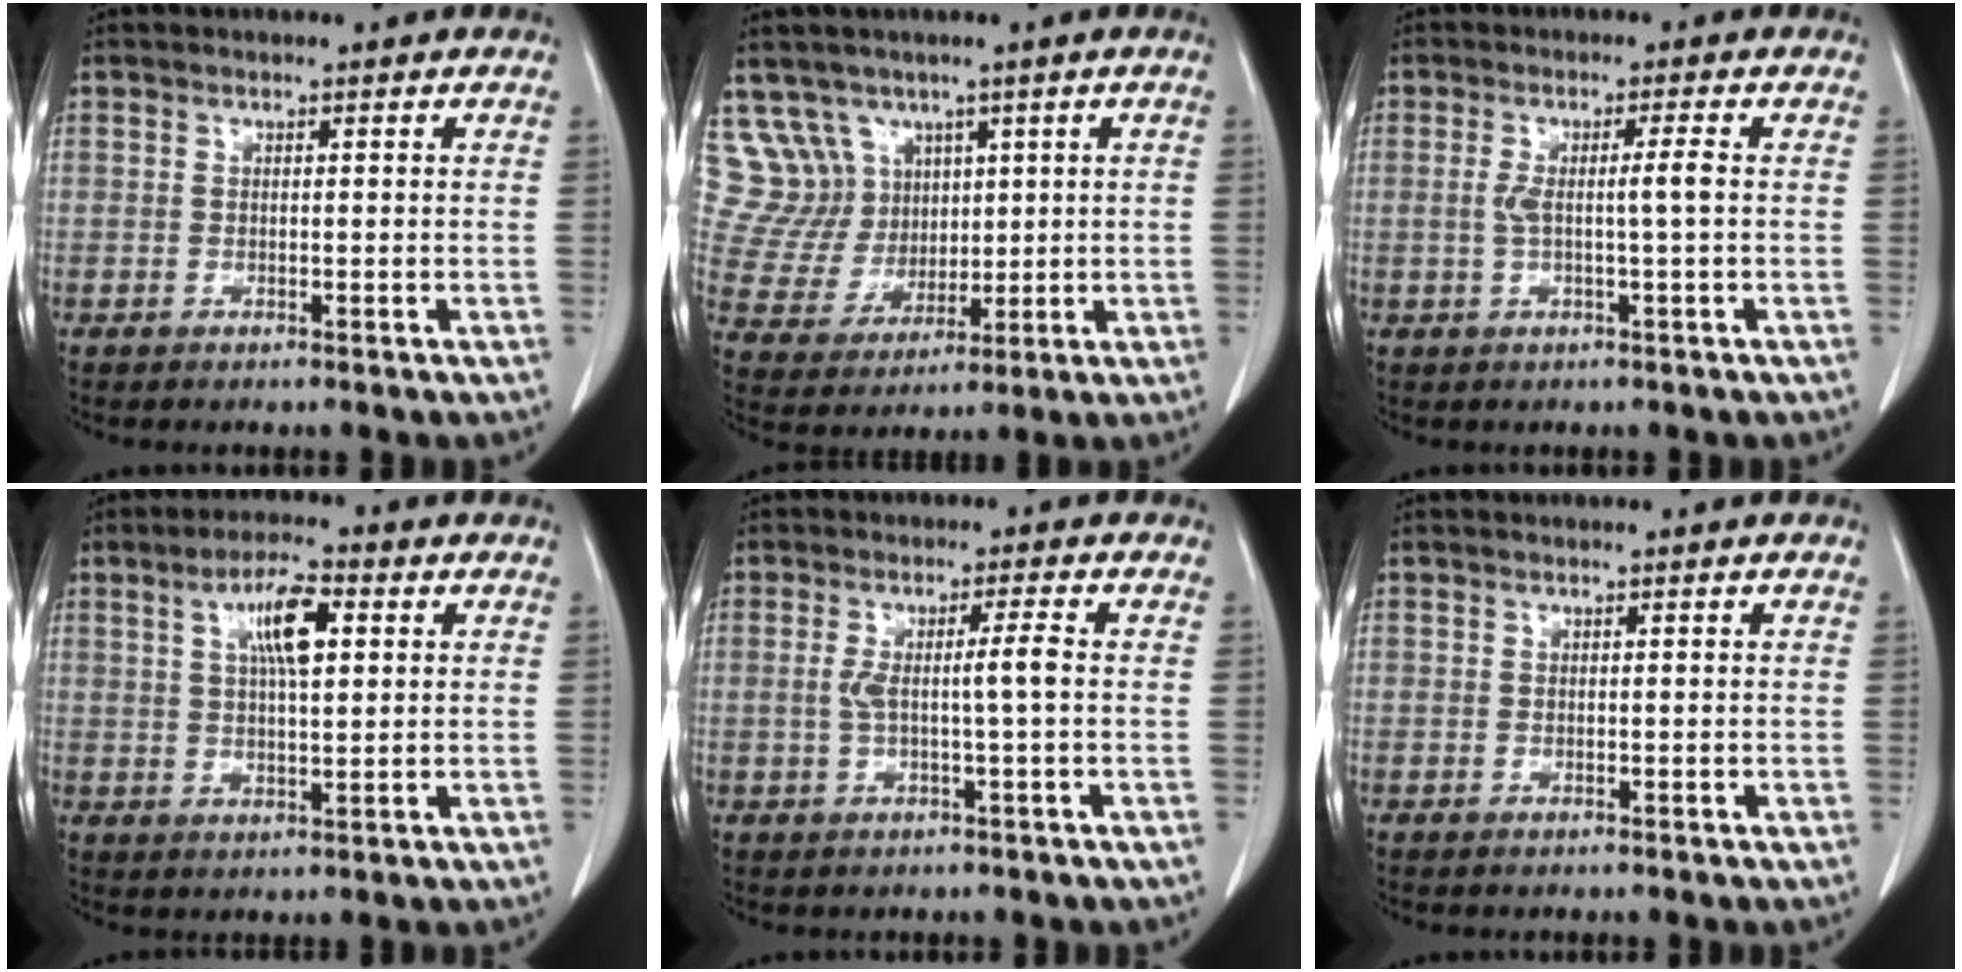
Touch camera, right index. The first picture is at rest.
{"total": 9.3, "force": [5.2, 7.7, 0.3], "torque": [-0.019, 0.038, 0.115]}
{"total": 3.6, "force": [0.0, -0.3, 3.6], "torque": [-0.067, 0.007, 0.004]}
{"total": 7.2, "force": [2.4, 1.7, 6.6], "torque": [-0.119, 0.010, 0.042]}
{"total": 4.1, "force": [-0.1, -0.3, 4.0], "torque": [-0.075, 0.009, 0.003]}
{"total": 0.0}